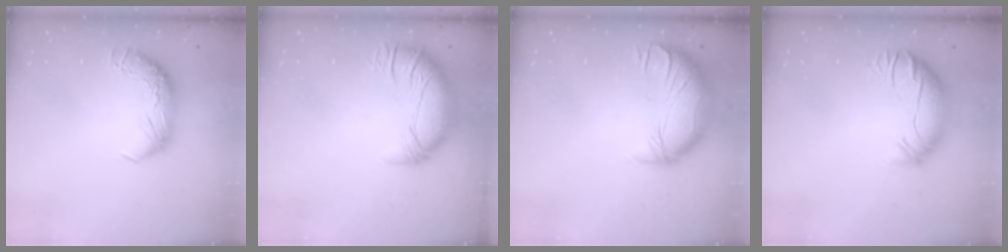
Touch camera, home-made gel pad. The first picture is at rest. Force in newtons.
{"total": 2.8, "press": 0.8, "slide": 2.7}
{"total": 3.8, "press": 3.0, "slide": 2.2}
{"total": 2.6, "press": 0.9, "slide": 2.5}